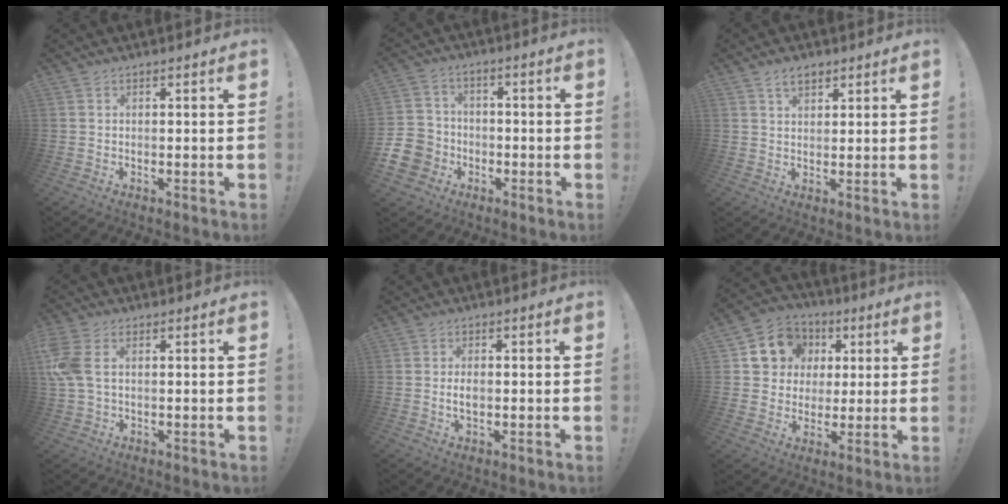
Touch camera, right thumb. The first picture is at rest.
{"total": 11.8, "force": [-4.5, 10.1, 4.2], "torque": [-0.083, 0.039, -0.077]}
{"total": 4.0, "force": [2.5, 2.3, 2.1], "torque": [-0.030, -0.010, 0.044]}
{"total": 7.5, "force": [1.6, 4.1, 6.0], "torque": [-0.143, -0.005, 0.029]}
{"total": 2.7, "force": [-0.5, 1.3, 2.3], "torque": [-0.050, 0.002, -0.012]}
{"total": 12.0, "force": [3.7, 10.8, 3.7], "torque": [-0.052, -0.012, 0.081]}